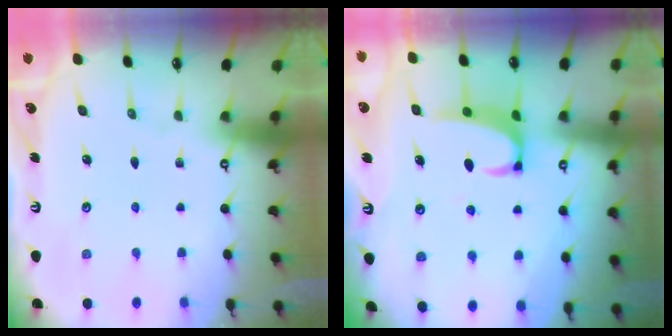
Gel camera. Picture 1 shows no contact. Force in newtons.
{"total": 2.6, "press": 2.5, "slide": 0.8}